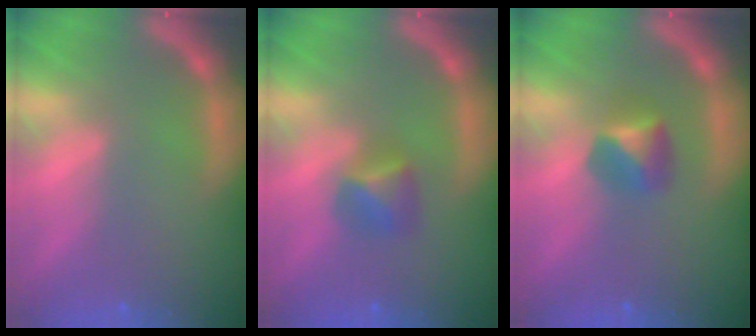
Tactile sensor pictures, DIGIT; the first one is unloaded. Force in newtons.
{"total": 2.4}
{"total": 2.4}